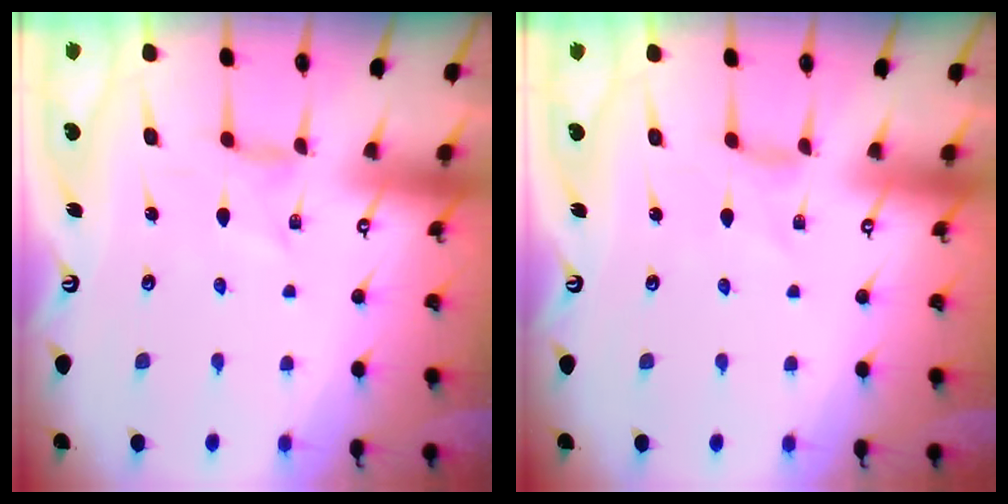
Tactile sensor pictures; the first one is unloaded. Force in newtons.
{"total": 0.0}